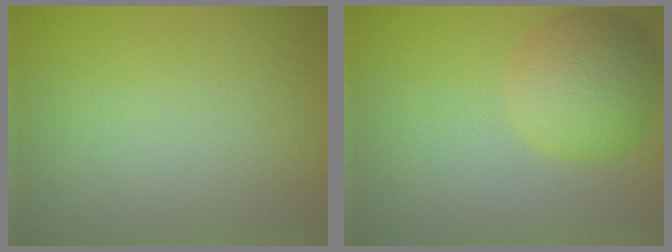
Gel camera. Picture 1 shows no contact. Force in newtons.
{"total": 5.4, "press": 5.4, "slide": 0.3}